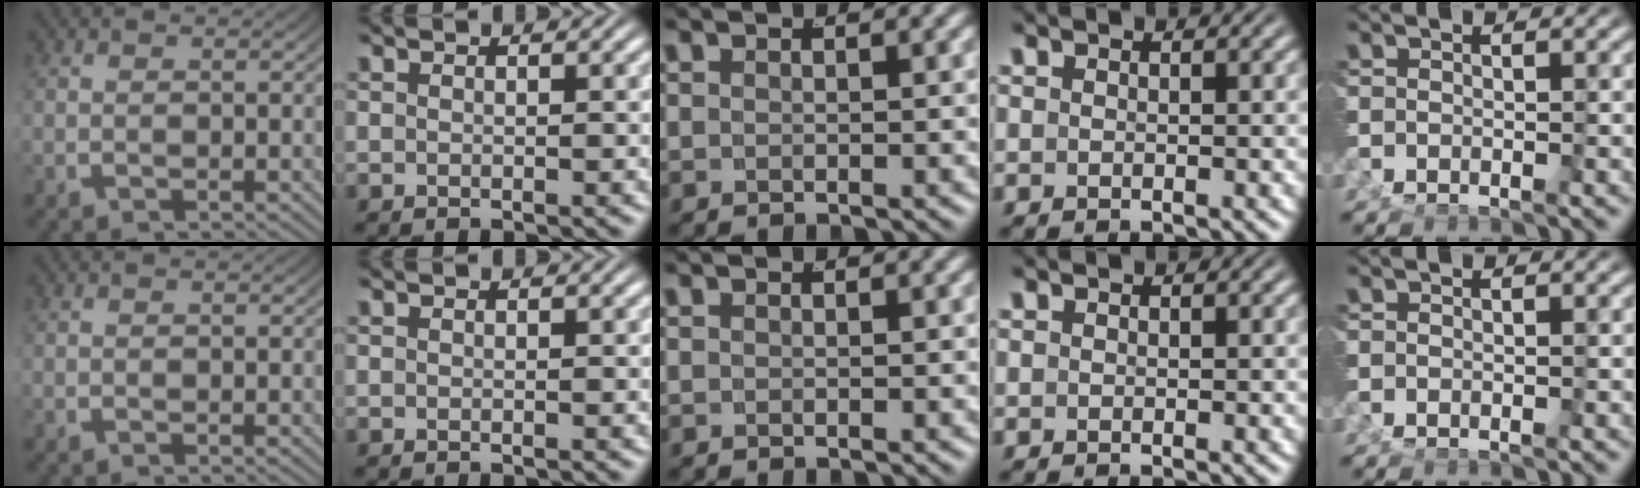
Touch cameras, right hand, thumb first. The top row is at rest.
{}